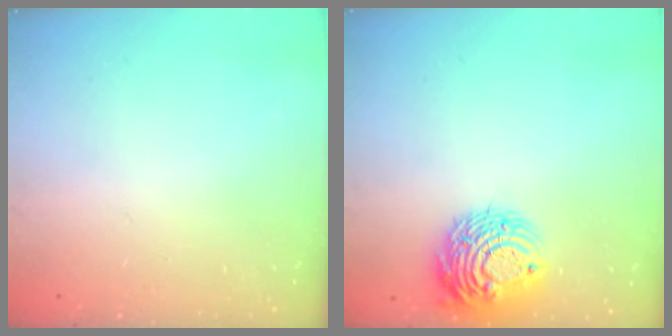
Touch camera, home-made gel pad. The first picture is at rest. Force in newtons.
{"total": 12.5, "press": 12.5, "slide": 1.2}